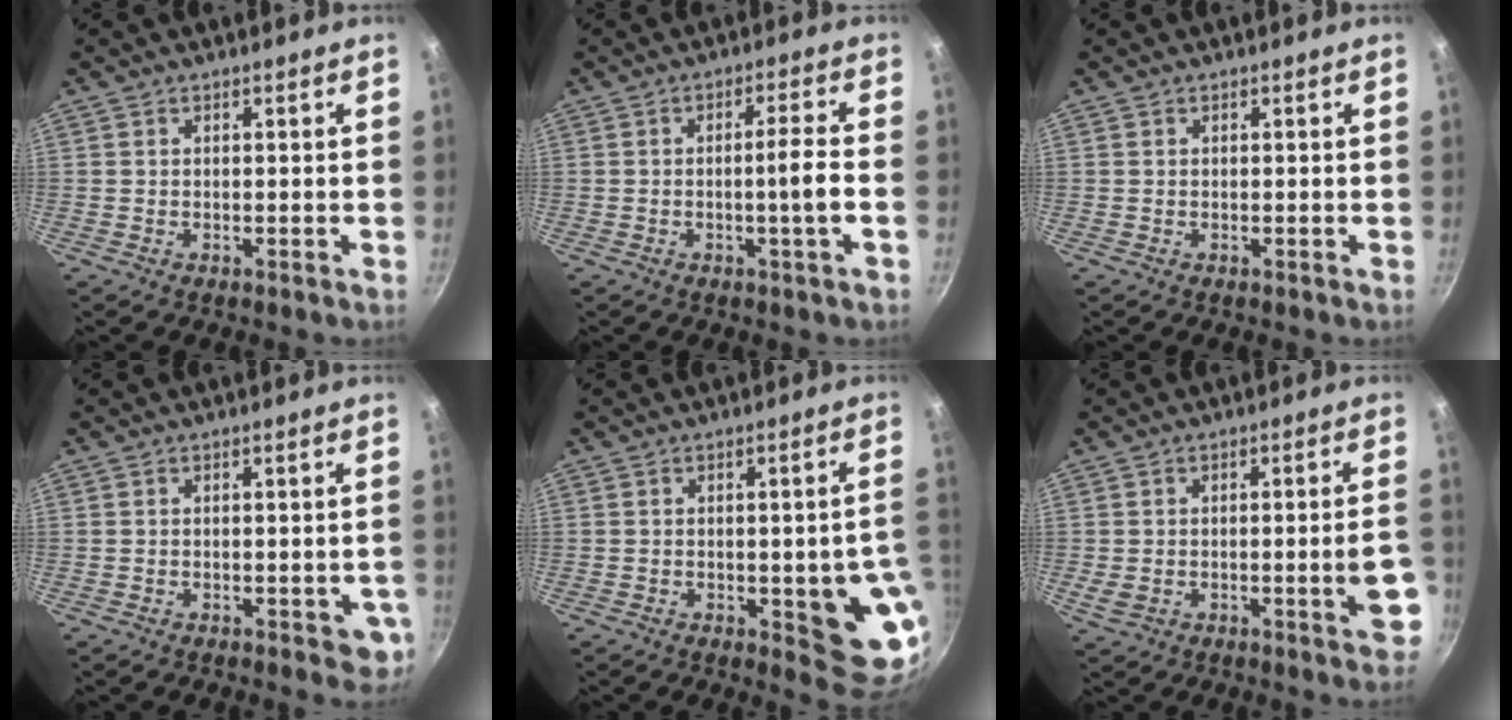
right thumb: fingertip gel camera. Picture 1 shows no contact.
{"total": 5.3, "force": [-1.4, -0.6, 5.1], "torque": [-0.087, 0.013, -0.022]}
{"total": 0.0}
{"total": 5.1, "force": [-1.7, 2.4, 4.1], "torque": [-0.029, 0.005, -0.019]}
{"total": 13.6, "force": [-2.7, 4.9, 12.4], "torque": [-0.091, 0.005, -0.030]}
{"total": 8.5, "force": [-2.1, 2.7, 7.8], "torque": [-0.105, 0.012, -0.022]}